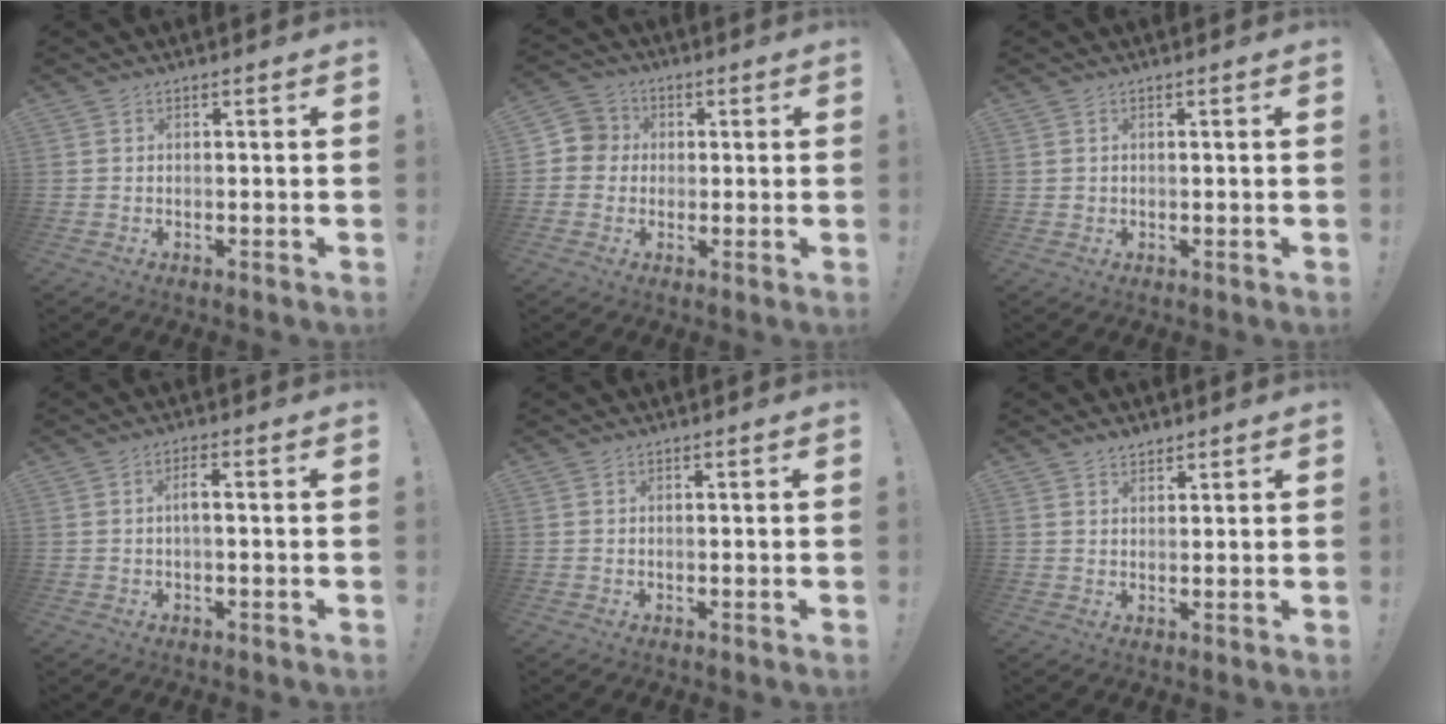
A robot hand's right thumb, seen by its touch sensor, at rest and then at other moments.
{"total": 5.7, "force": [0.1, 5.6, 1.0], "torque": [-0.008, 0.008, 0.002]}
{"total": 0.9, "force": [0.4, 0.8, 0.0], "torque": [0.003, 0.000, 0.007]}
{"total": 2.8, "force": [-0.2, 0.6, 2.7], "torque": [-0.056, 0.006, -0.006]}
{"total": 0.0}
{"total": 2.7, "force": [2.3, 1.2, 0.5], "torque": [0.001, -0.015, 0.041]}